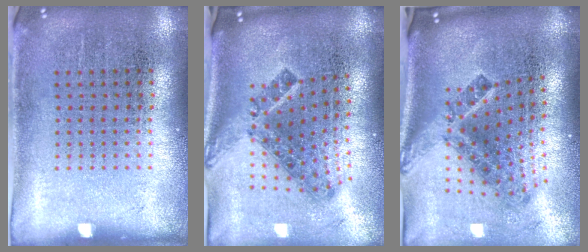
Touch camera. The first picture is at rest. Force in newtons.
{"total": 1.9, "press": 1.3, "slide": 1.3}
{"total": 2.7, "press": 1.6, "slide": 2.1}